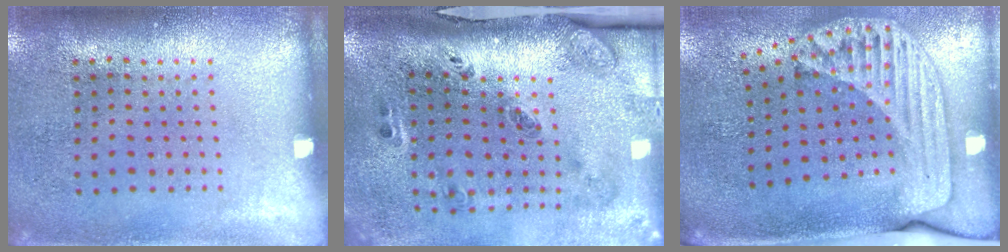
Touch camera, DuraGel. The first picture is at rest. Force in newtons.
{"total": 3.3, "press": 2.0, "slide": 2.6}
{"total": 2.4, "press": 1.7, "slide": 1.6}